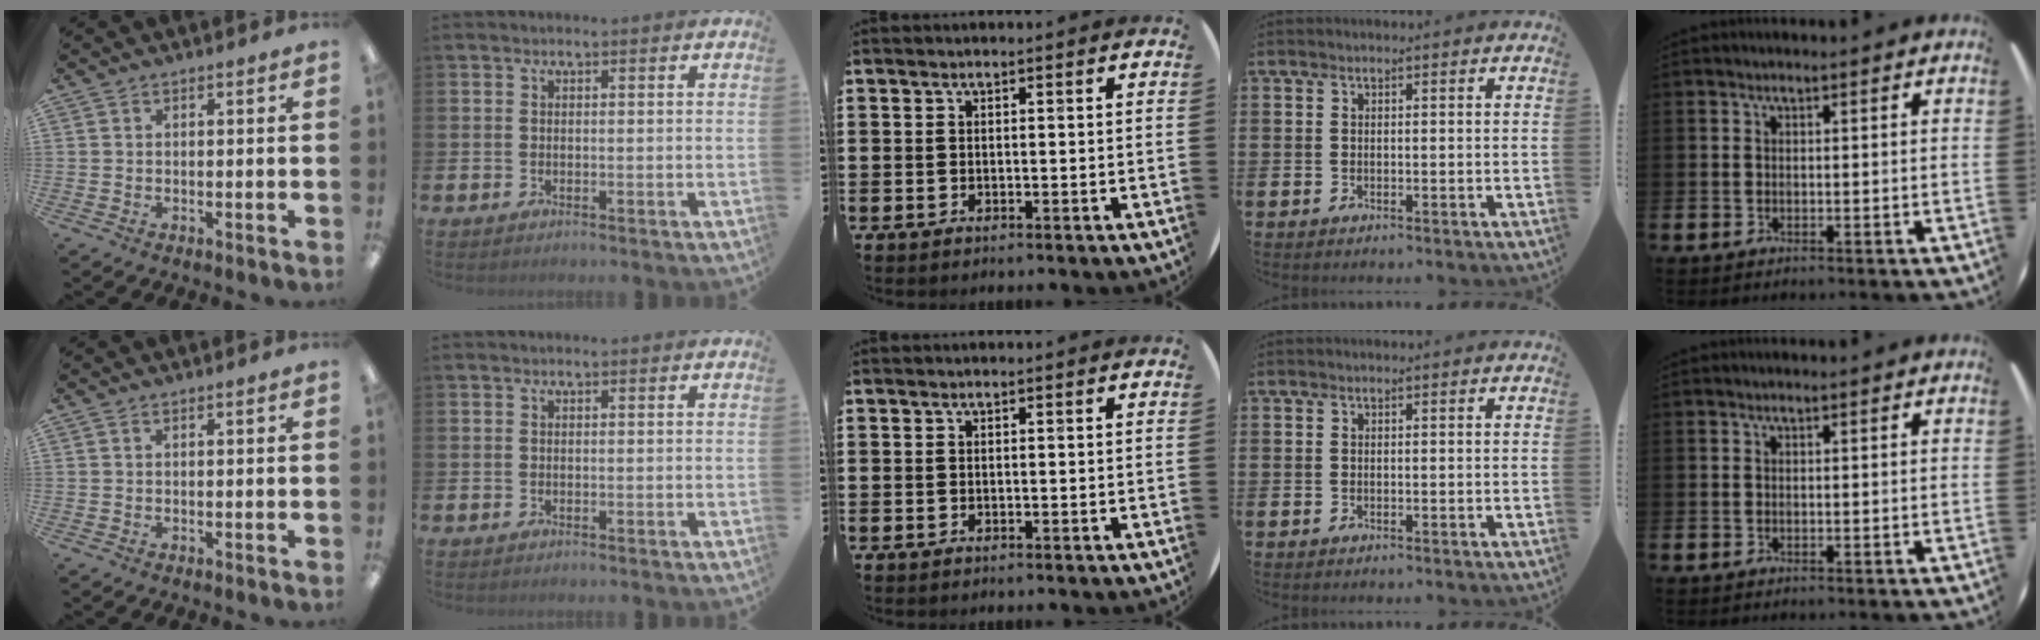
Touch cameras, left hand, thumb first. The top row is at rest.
{}